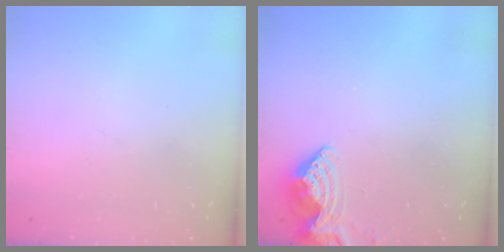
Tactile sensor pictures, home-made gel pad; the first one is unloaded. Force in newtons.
{"total": 9.1, "press": 9.1, "slide": 0.5}